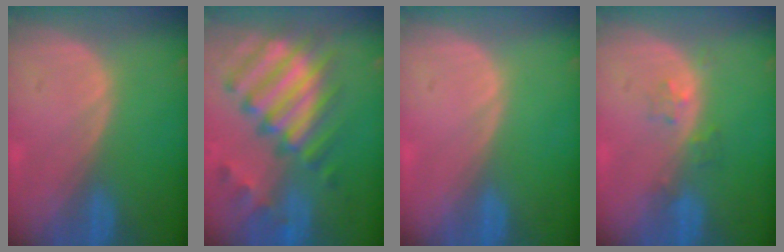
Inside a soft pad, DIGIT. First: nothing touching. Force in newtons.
{"total": 12.3, "press": 10.6, "slide": 6.3}
{"total": 0.0}
{"total": 2.3, "press": 2.2, "slide": 0.3}